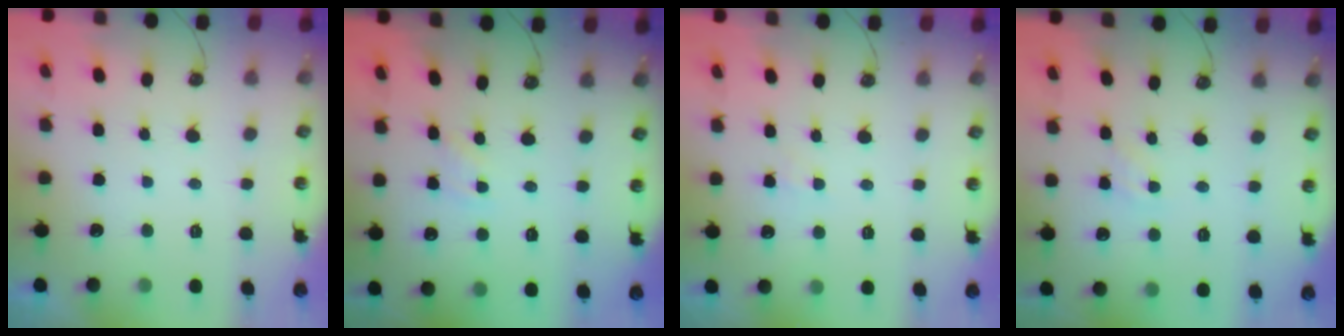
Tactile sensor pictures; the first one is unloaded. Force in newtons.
{"total": 1.5, "press": 1.5, "slide": 0.3}
{"total": 2.9, "press": 2.9, "slide": 0.5}
{"total": 2.1, "press": 2.1, "slide": 0.4}